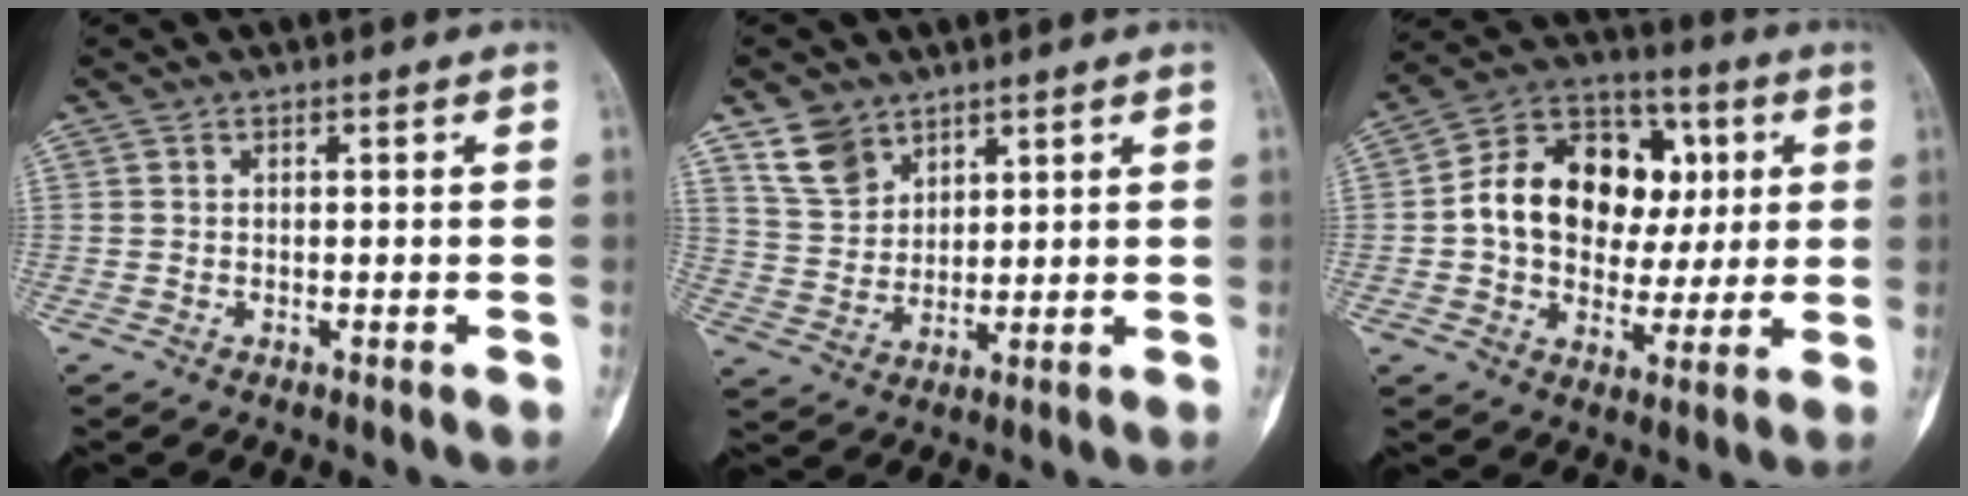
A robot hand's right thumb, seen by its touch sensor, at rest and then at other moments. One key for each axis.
{"total": 7.6, "fx": 5.2, "fy": 4.9, "fz": 2.5, "tx": -0.030, "ty": -0.024, "tz": 0.112}
{"total": 18.6, "fx": 2.2, "fy": 14.1, "fz": 11.8, "tx": -0.151, "ty": 0.025, "tz": 0.034}